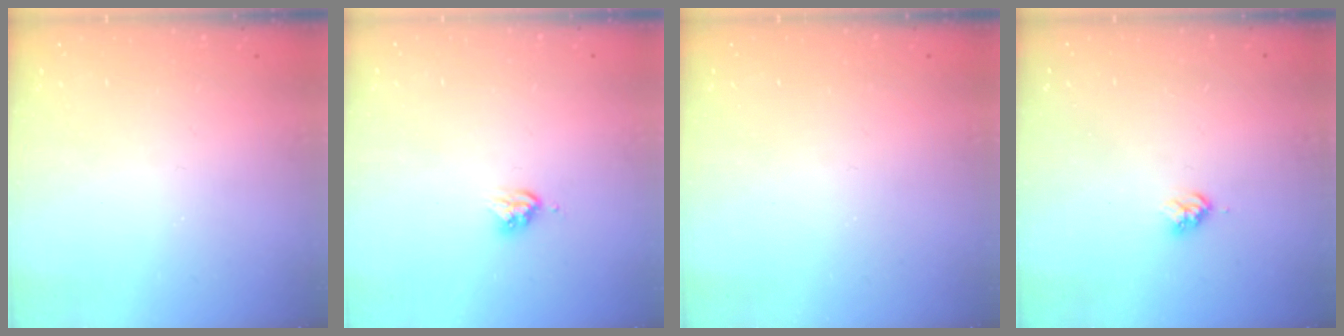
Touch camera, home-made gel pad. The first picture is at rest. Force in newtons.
{"total": 3.6, "press": 3.6, "slide": 0.5}
{"total": 0.0}
{"total": 2.9, "press": 2.9, "slide": 0.4}